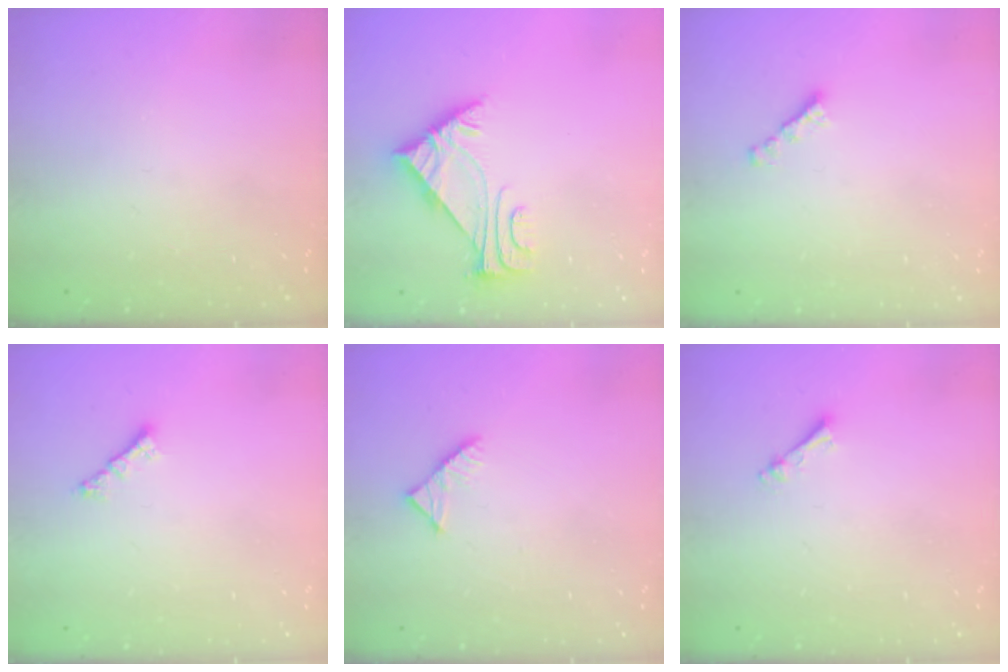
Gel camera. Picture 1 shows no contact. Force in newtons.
{"total": 5.4, "press": 5.3, "slide": 1.1}
{"total": 2.7, "press": 2.7, "slide": 0.2}
{"total": 0.8, "press": 0.7, "slide": 0.4}
{"total": 3.3, "press": 3.2, "slide": 0.4}
{"total": 2.5, "press": 2.5, "slide": 0.4}